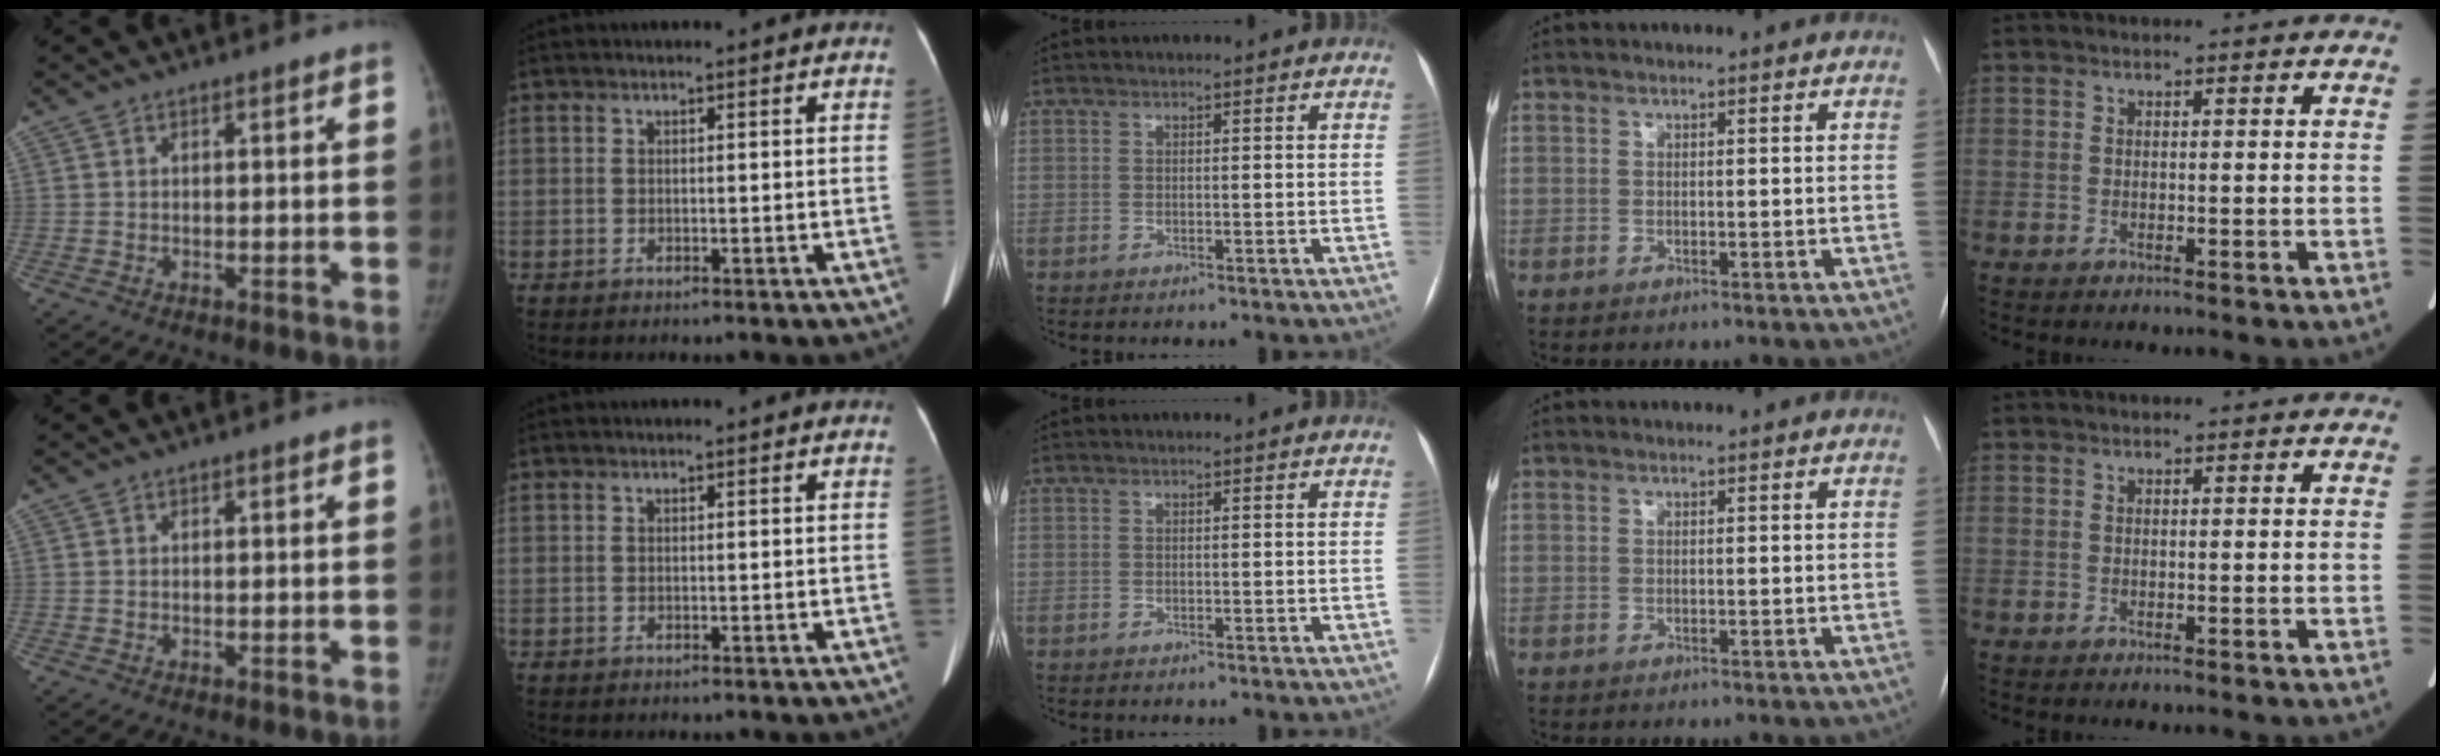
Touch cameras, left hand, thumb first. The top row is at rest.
{}